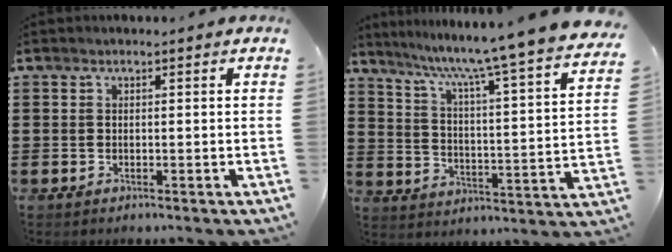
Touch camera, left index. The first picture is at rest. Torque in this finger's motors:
{"motor_torque": [1.47, -0.67, 0.37, 0.21]}